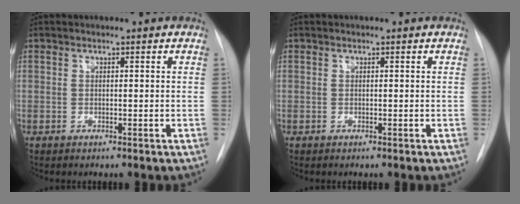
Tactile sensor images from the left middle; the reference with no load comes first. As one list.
[{"total": 0.0}]